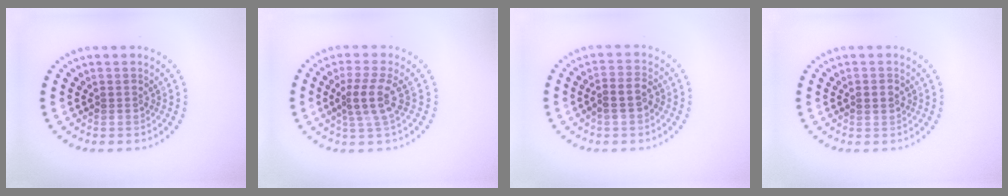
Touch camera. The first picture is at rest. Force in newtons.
{"total": 2.8, "press": 2.2, "slide": 1.7}
{"total": 2.4, "press": 2.3, "slide": 0.9}
{"total": 1.5, "press": 1.5, "slide": 0.0}